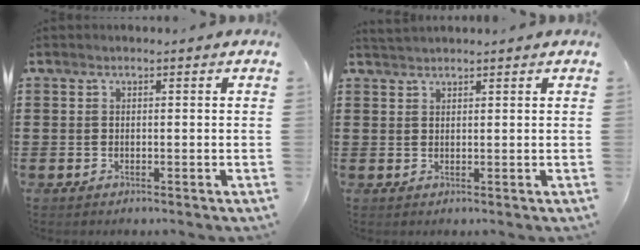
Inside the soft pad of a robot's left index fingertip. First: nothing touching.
{"total": 1.5, "force": [1.5, 0.0, 0.3], "torque": [-0.007, 0.000, 0.030]}